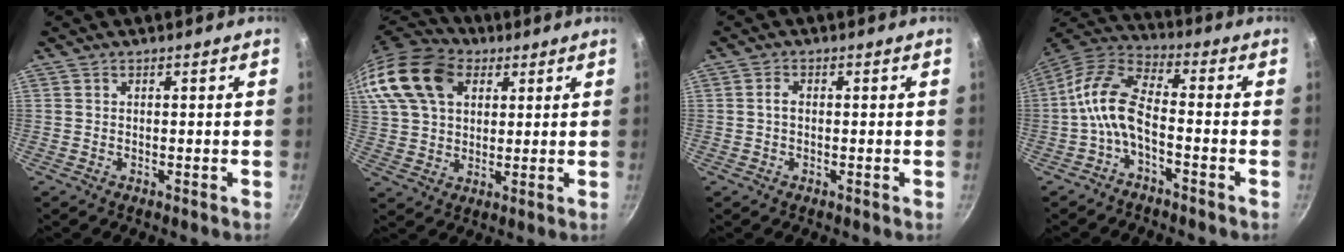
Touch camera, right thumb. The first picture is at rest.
{"total": 21.8, "force": [8.8, 15.2, 13.0], "torque": [-0.277, 0.023, 0.155]}
{"total": 1.8, "force": [0.0, 1.1, 1.4], "torque": [-0.028, 0.007, -0.002]}
{"total": 9.6, "force": [-3.2, 4.6, 7.9], "torque": [-0.163, 0.045, -0.075]}